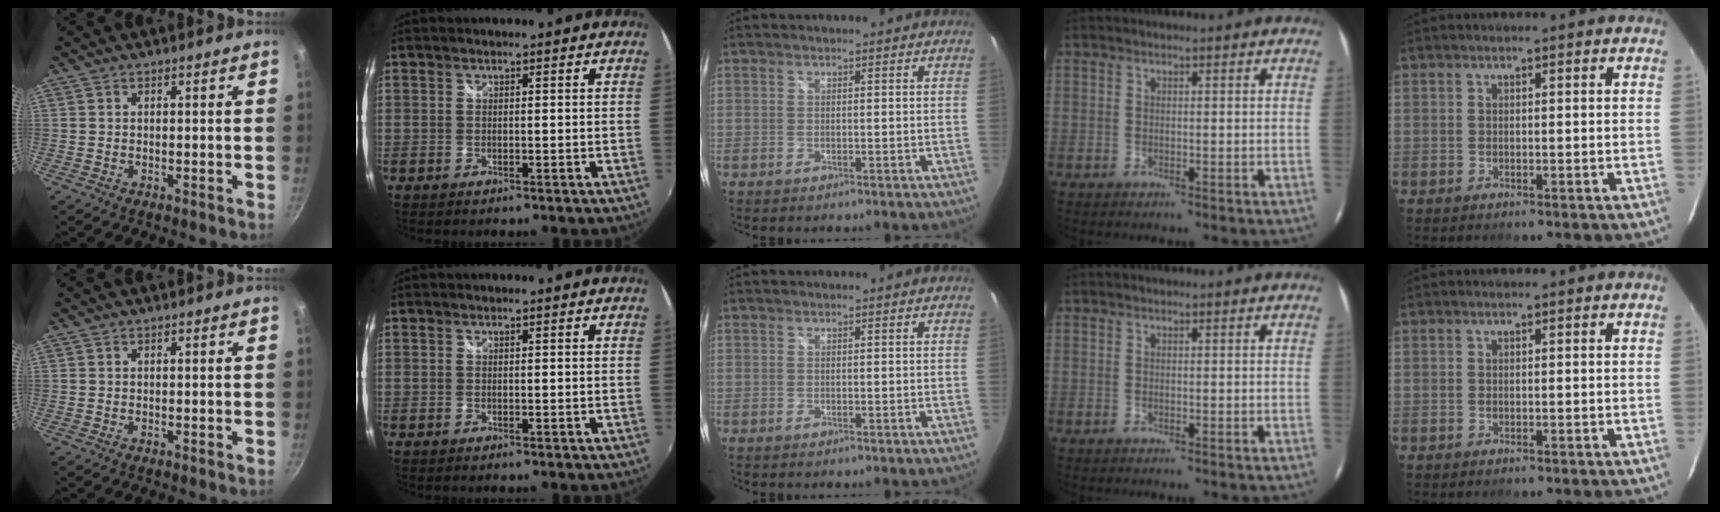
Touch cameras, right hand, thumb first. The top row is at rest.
{}